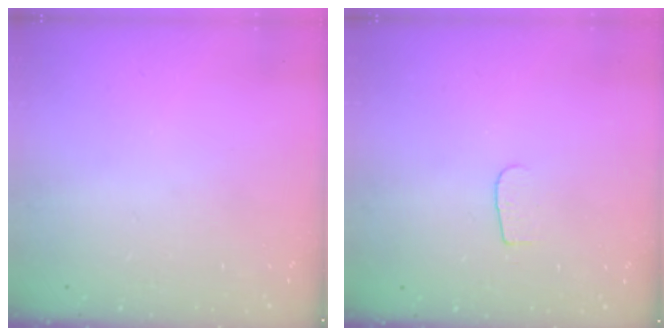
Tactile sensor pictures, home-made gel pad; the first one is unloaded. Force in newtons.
{"total": 4.2, "press": 4.2, "slide": 0.4}